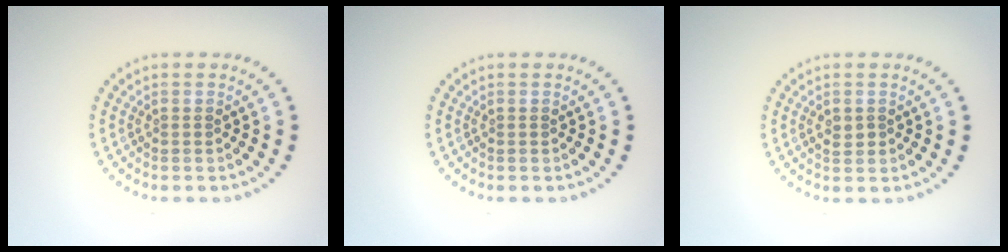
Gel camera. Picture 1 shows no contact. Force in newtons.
{"total": 0.0}
{"total": 1.3, "press": 1.3, "slide": 0.1}